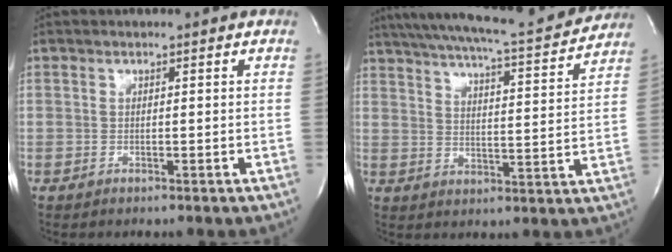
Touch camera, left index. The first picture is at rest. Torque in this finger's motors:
{"motor_torque": [0.57, -0.58, 0.44, 0.18]}